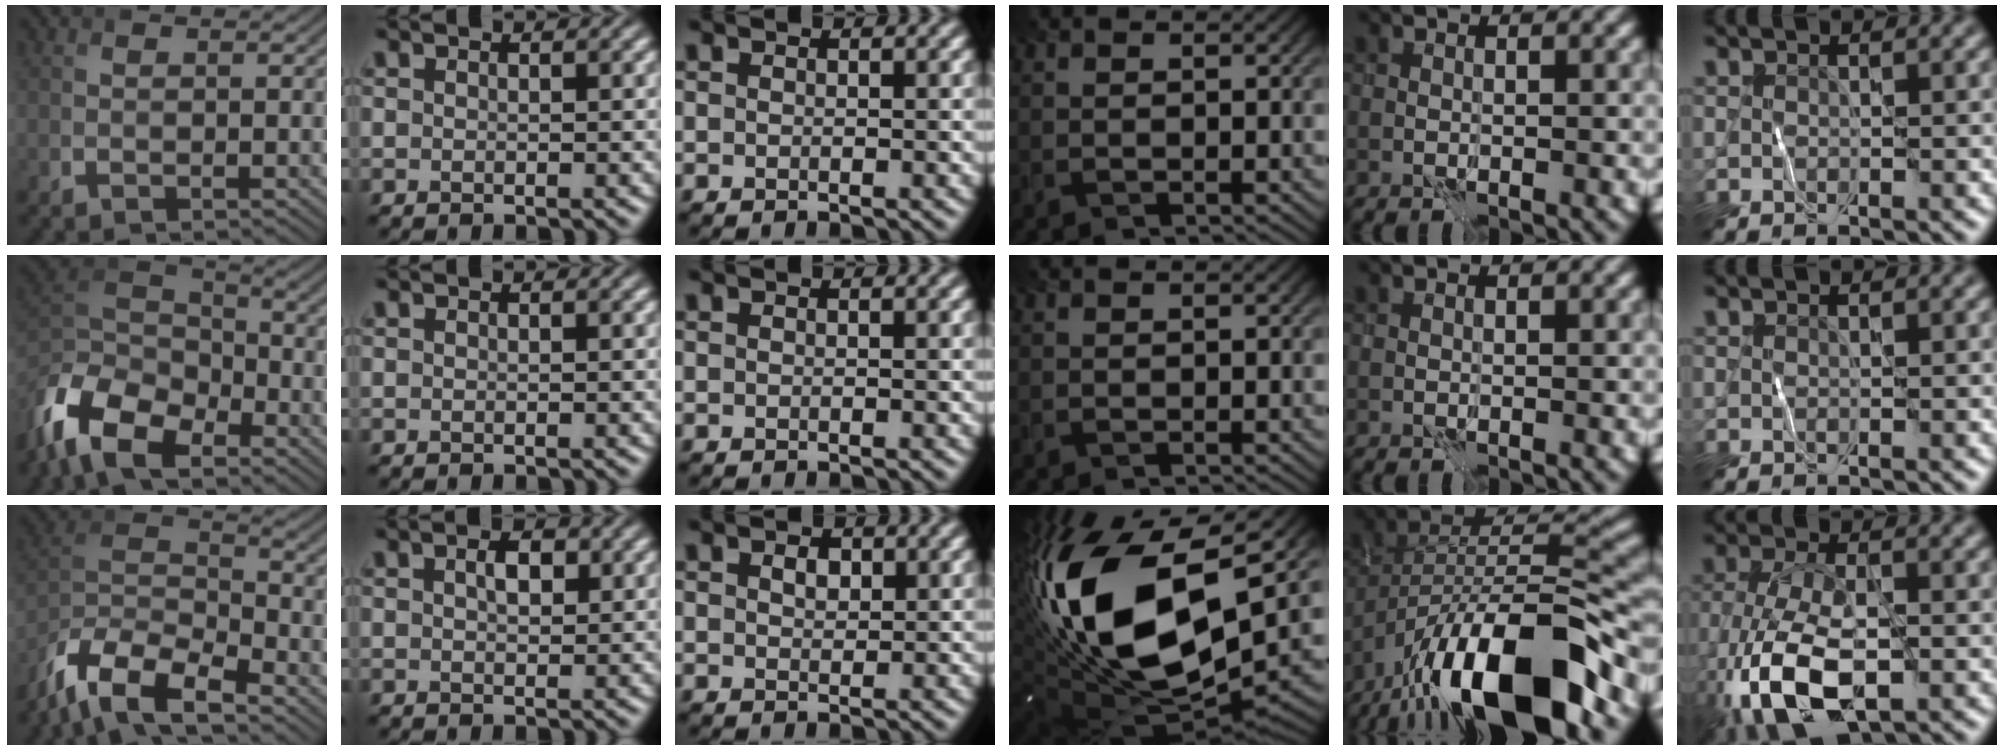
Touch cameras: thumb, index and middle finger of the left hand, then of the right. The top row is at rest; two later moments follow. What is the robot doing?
{"motion": "wipe", "object": "whiteboard"}